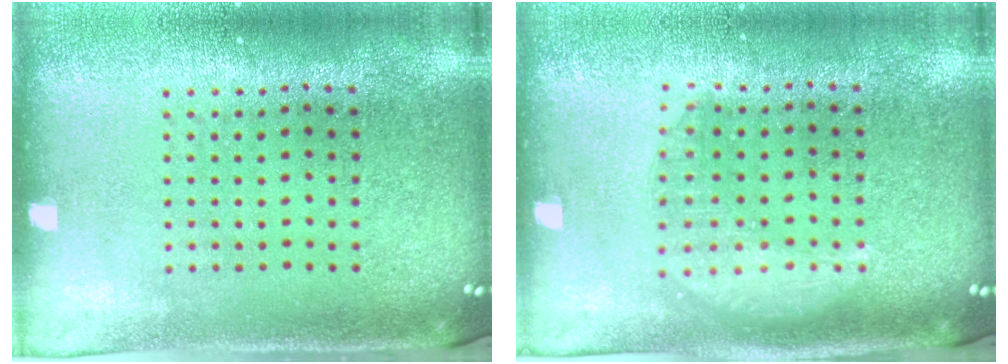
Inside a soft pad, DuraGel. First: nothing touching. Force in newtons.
{"total": 1.3, "press": 1.3, "slide": 0.3}